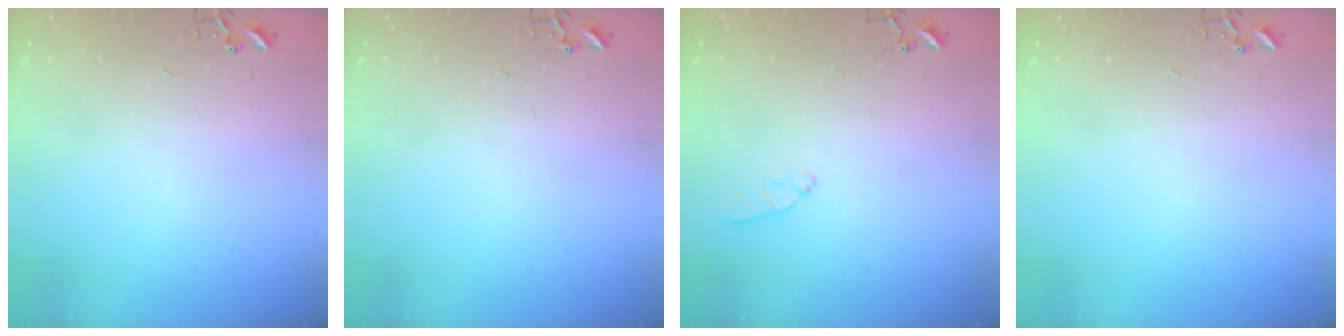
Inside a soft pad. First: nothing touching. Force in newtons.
{"total": 0.0}
{"total": 7.6, "press": 7.6, "slide": 0.6}
{"total": 0.0}